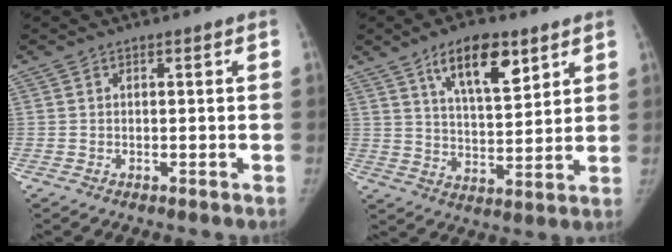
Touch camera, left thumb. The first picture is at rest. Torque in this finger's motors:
{"motor_torque": [0.47, -0.05, 1.53, -1.20, 0.32]}